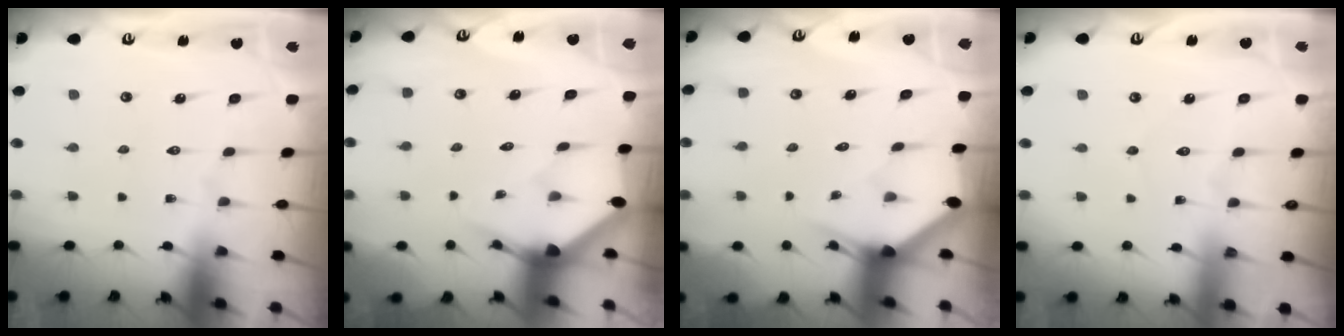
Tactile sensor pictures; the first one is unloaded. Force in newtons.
{"total": 3.5, "press": 3.5, "slide": 0.1}
{"total": 3.0, "press": 3.0, "slide": 0.1}
{"total": 2.9, "press": 2.9, "slide": 0.4}